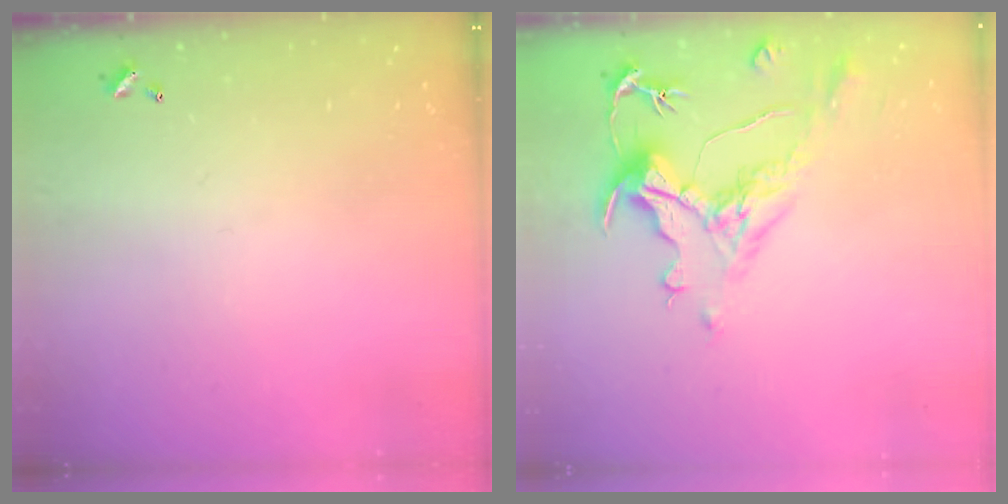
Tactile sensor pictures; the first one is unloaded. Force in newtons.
{"total": 1.4, "press": 0.2, "slide": 1.4}